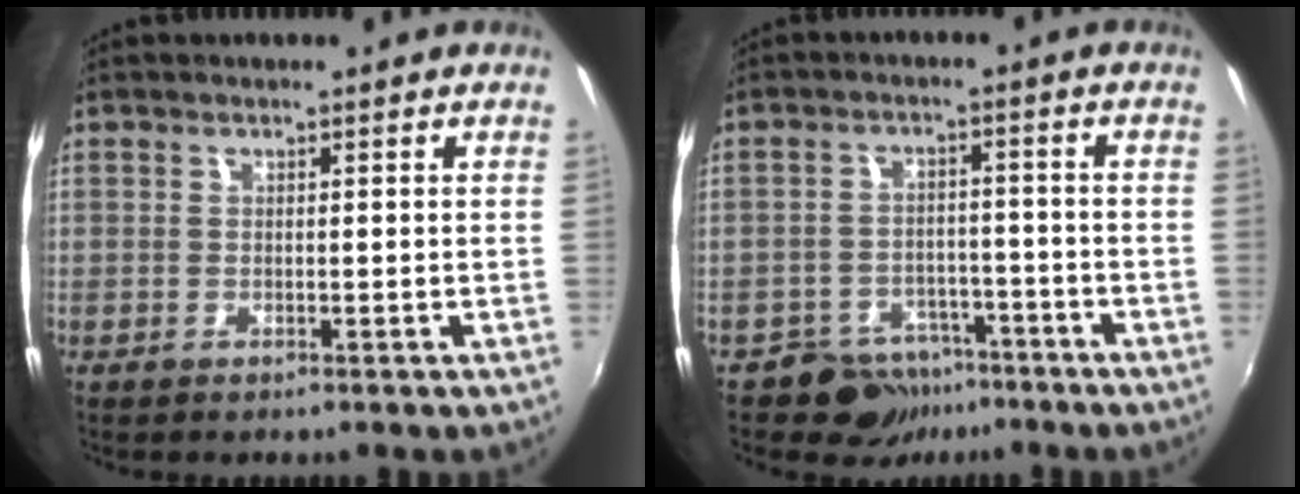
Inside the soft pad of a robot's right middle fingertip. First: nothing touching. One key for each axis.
{"total": 6.7, "fx": -5.1, "fy": 4.3, "fz": 0.7, "tx": -0.023, "ty": 0.024, "tz": -0.074}